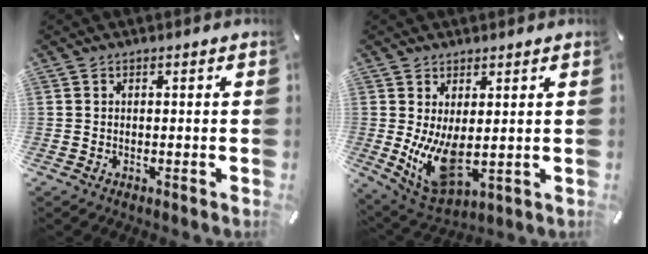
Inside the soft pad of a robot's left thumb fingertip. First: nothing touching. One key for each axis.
{"total": 10.3, "fx": 0.7, "fy": 5.2, "fz": 8.9, "tx": -0.181, "ty": -0.029, "tz": 0.021}